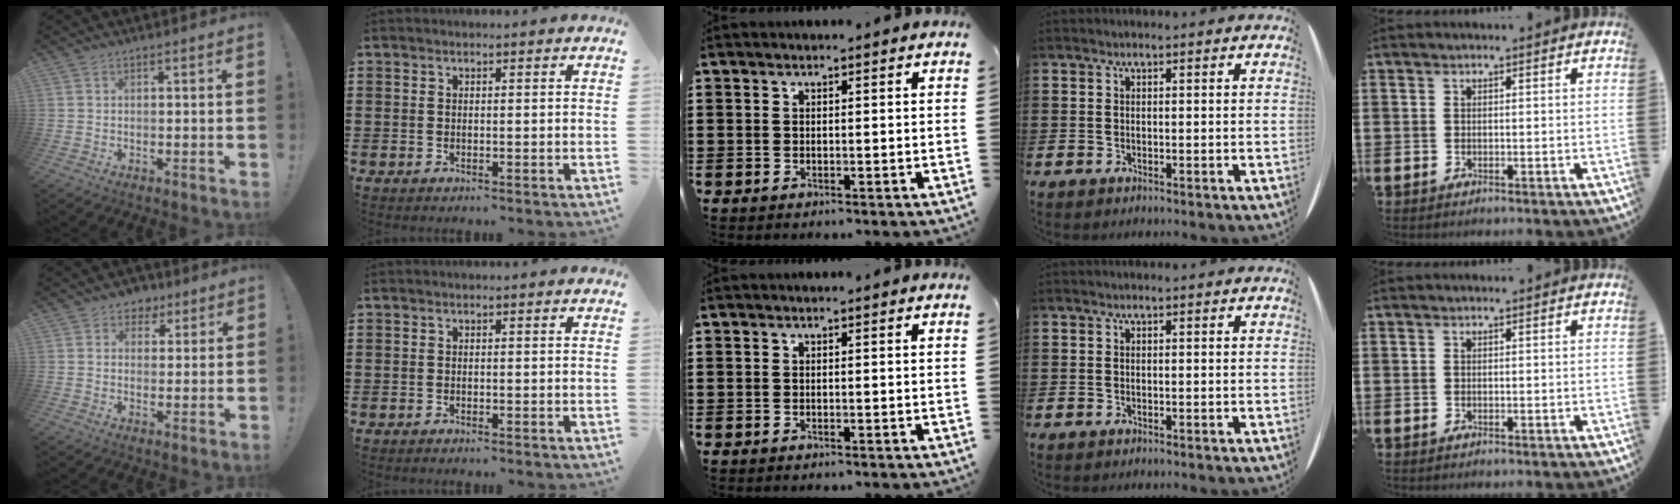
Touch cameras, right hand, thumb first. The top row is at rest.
{"thumb": {"total": 5.2, "force": [2.5, 4.3, 1.2], "torque": [-0.006, -0.016, 0.047]}, "index": {"total": 0.5, "force": [-0.5, -0.1, 0.1], "torque": [-0.003, -0.004, -0.010]}}